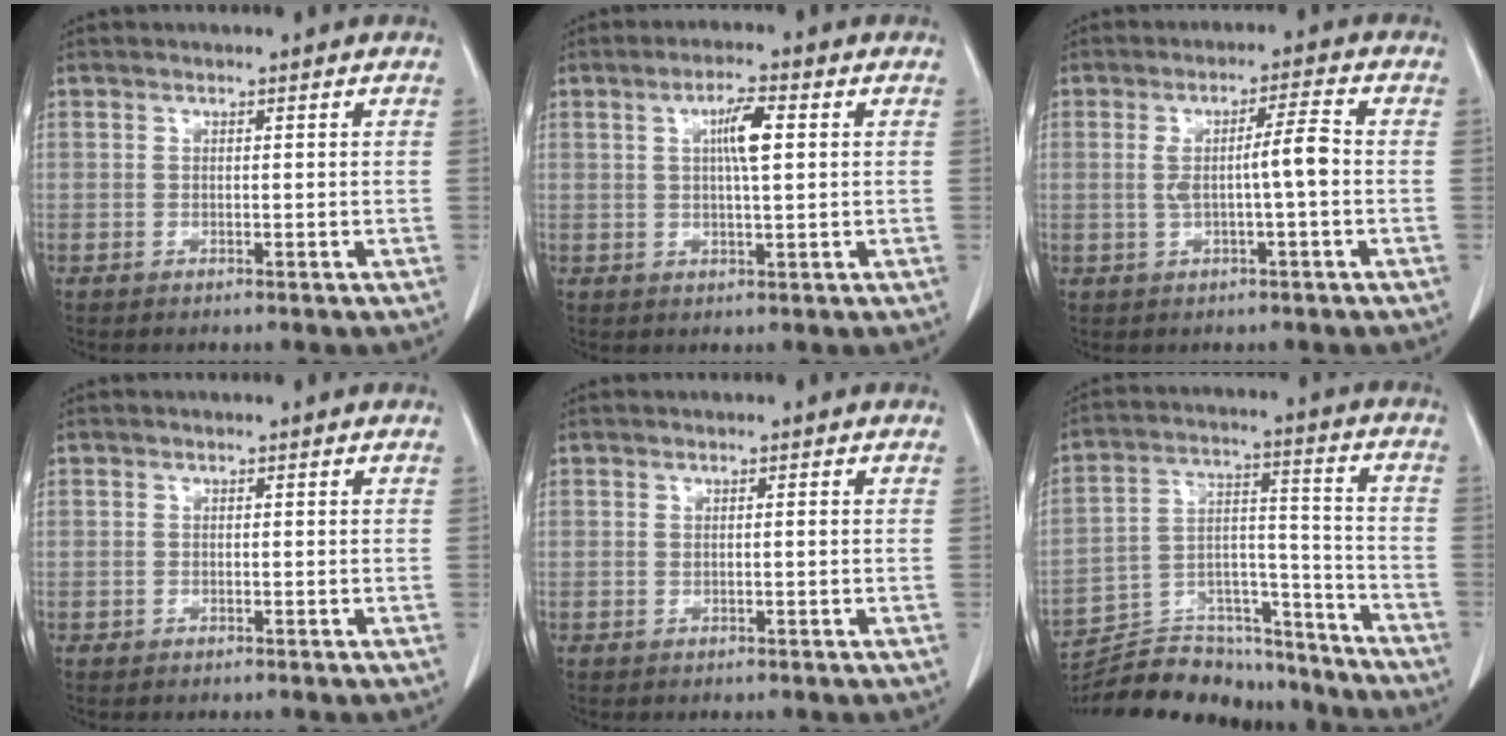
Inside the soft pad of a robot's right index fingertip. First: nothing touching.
{"total": 5.0, "force": [1.2, 0.6, 4.8], "torque": [-0.085, 0.003, 0.020]}
{"total": 5.4, "force": [-0.3, 0.0, 5.4], "torque": [-0.095, 0.011, -0.002]}
{"total": 0.0}
{"total": 0.5, "force": [0.1, 0.0, 0.5], "torque": [-0.015, 0.000, 0.003]}
{"total": 21.2, "force": [-20.0, 5.6, 4.5], "torque": [-0.104, 0.039, -0.300]}